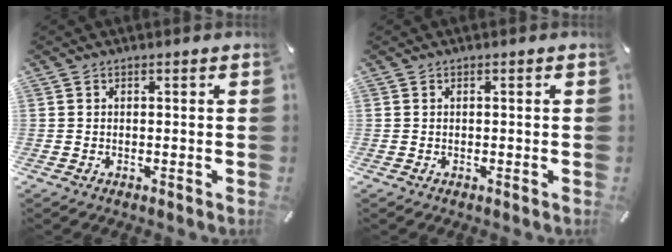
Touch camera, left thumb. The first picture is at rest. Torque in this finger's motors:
{"motor_torque": [-0.02, 0.09, -0.08, 0.00, 0.01]}